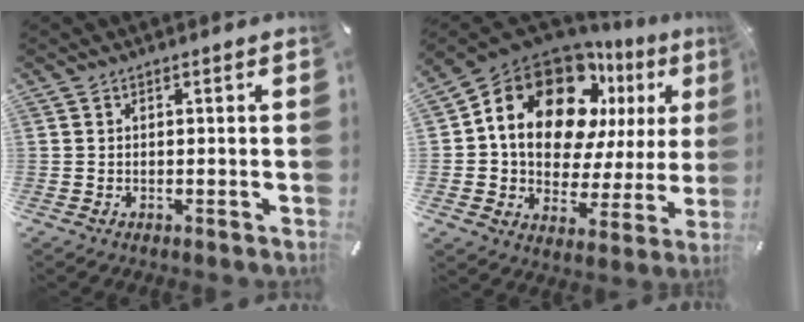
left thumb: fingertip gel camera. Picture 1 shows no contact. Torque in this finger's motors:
{"motor_torque": [2.51, 2.50, 2.02, -0.75, 0.53]}